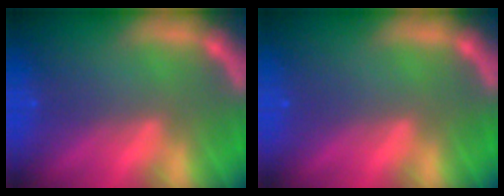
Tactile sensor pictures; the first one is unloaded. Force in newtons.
{"total": 0.0}